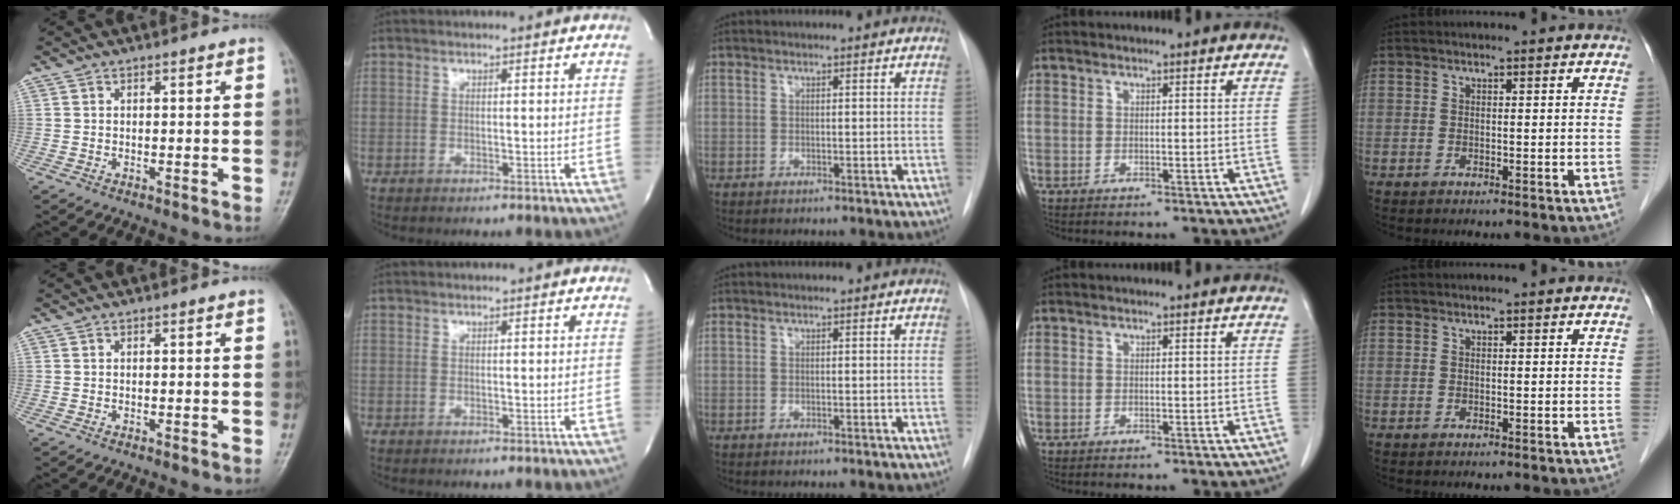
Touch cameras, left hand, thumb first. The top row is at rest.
{}